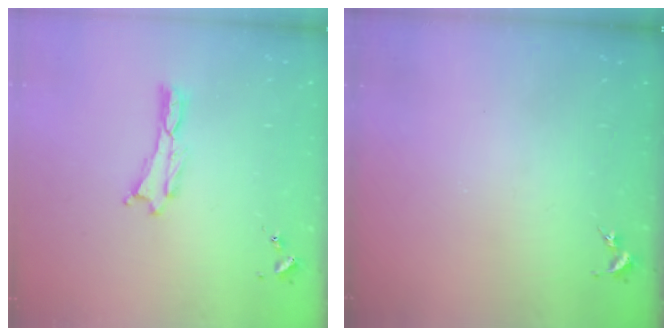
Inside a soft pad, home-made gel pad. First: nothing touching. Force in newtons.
{"total": 0.0}